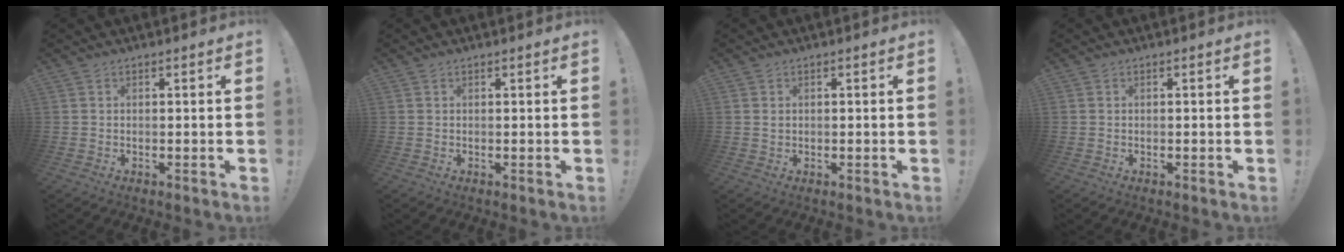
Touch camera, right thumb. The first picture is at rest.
{"total": 0.0}
{"total": 0.8, "force": [0.5, 0.6, 0.2], "torque": [-0.004, 0.003, 0.009]}
{"total": 0.0}